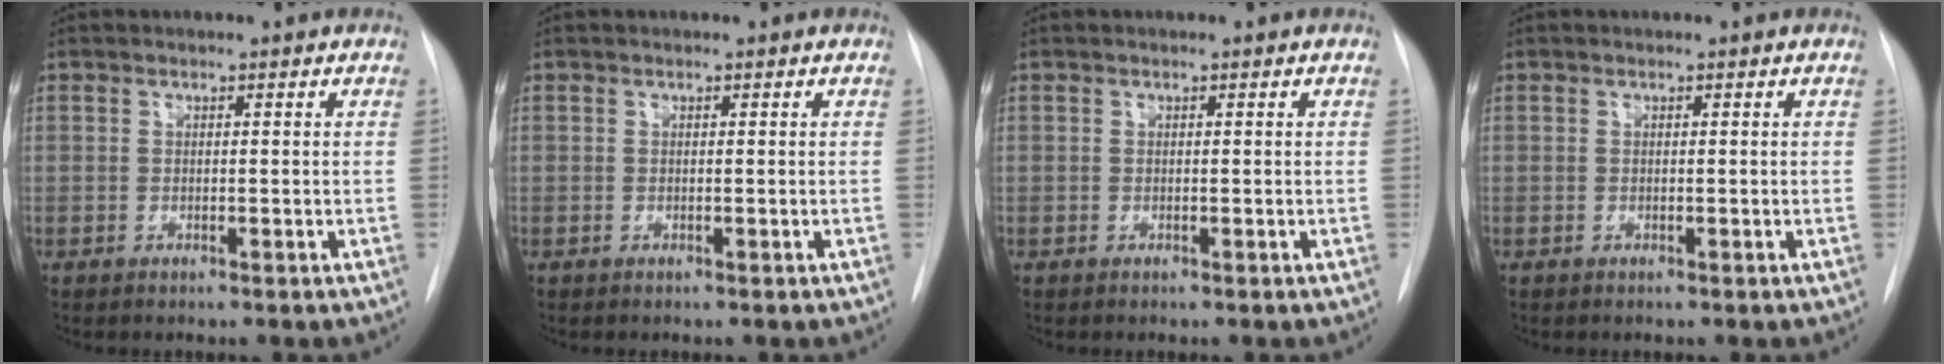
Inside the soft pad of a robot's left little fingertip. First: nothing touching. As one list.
[{"total": 0.0}, {"total": 0.0}, {"total": 0.0}]